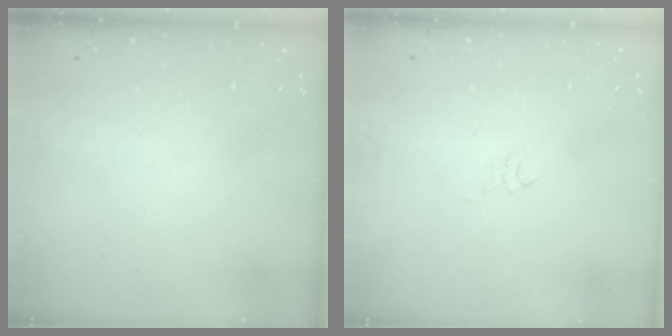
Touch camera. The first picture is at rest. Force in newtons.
{"total": 2.7, "press": 2.7, "slide": 0.5}